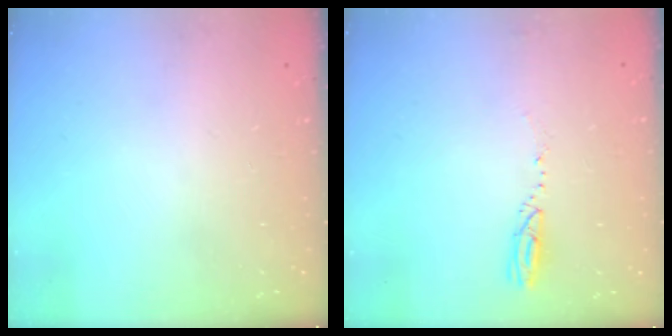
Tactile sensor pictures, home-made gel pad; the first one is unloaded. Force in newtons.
{"total": 3.4, "press": 3.3, "slide": 0.8}